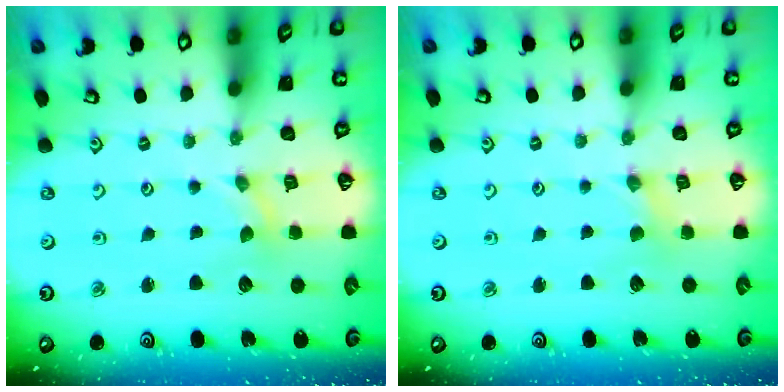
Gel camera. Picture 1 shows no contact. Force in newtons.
{"total": 1.7, "press": 1.7, "slide": 0.2}